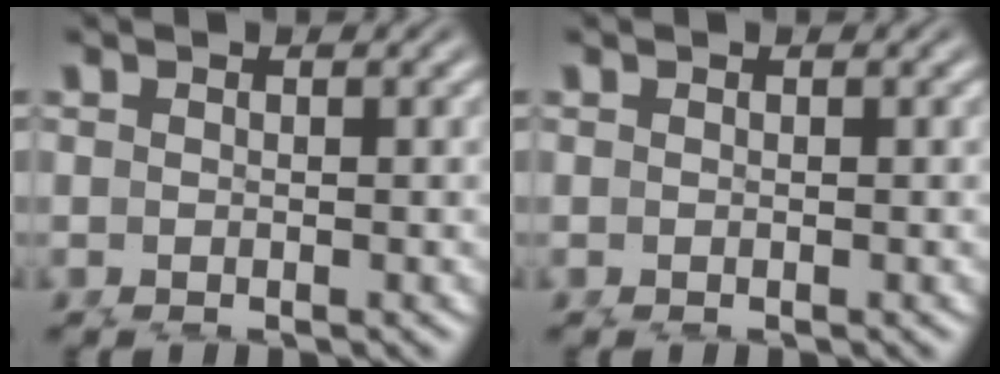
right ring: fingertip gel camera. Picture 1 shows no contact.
{"total": 0.0}